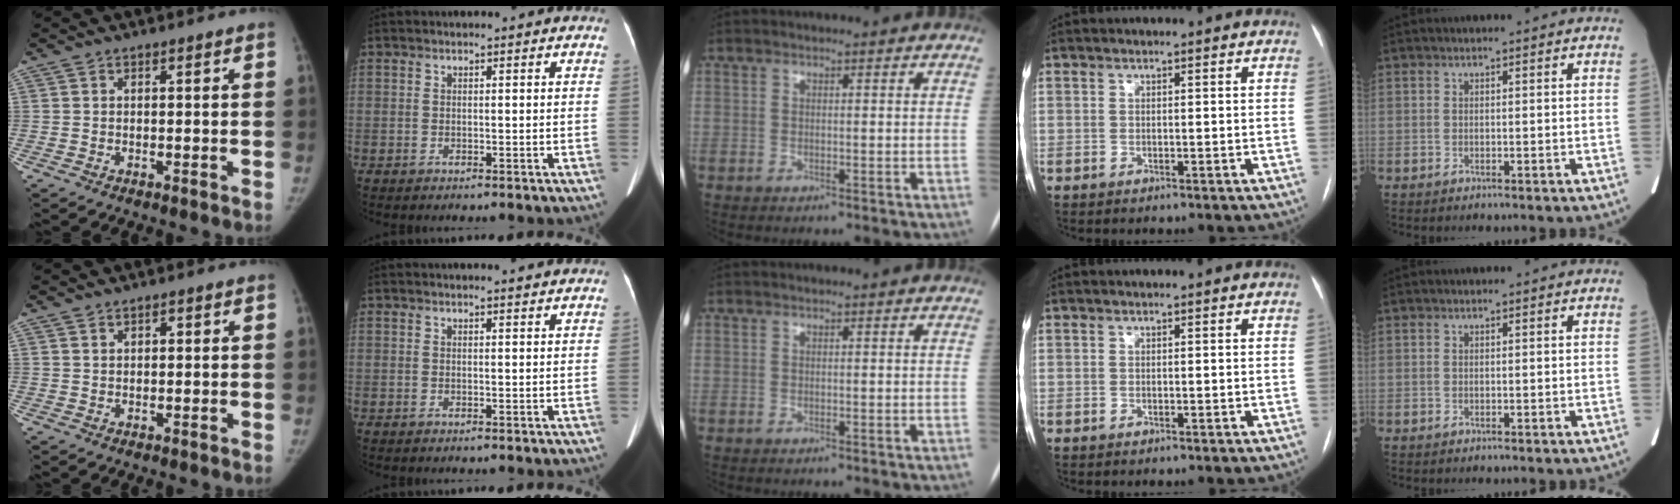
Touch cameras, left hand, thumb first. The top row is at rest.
{"thumb": {"total": 1.2, "force": [0.6, 0.7, 0.7], "torque": [-0.006, -0.001, 0.009]}, "index": {"total": 2.3, "force": [2.2, -0.1, 0.7], "torque": [-0.011, 0.003, 0.026]}}